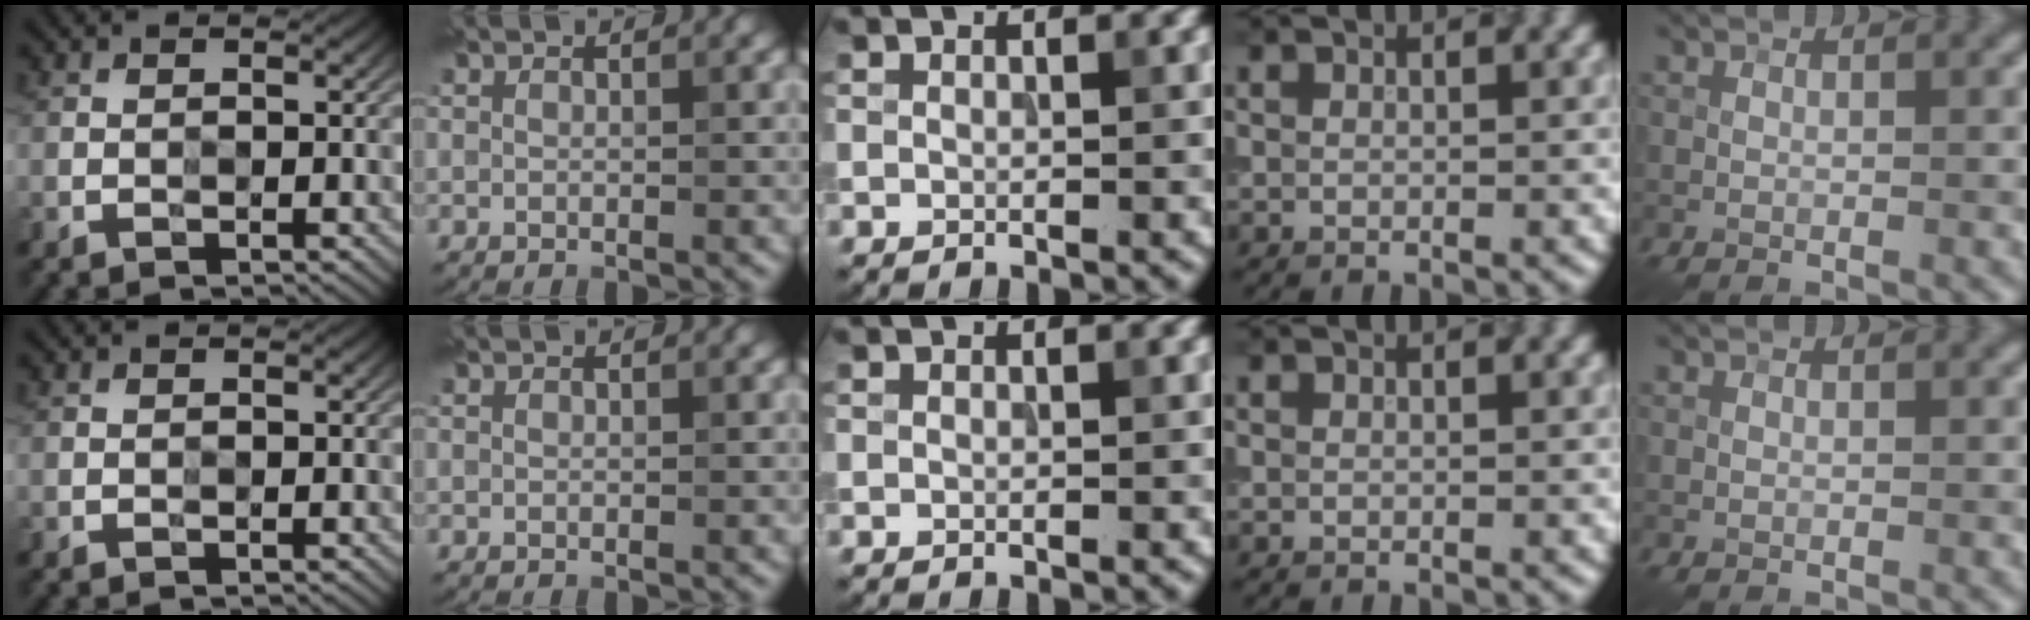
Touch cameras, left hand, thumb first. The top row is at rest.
{}